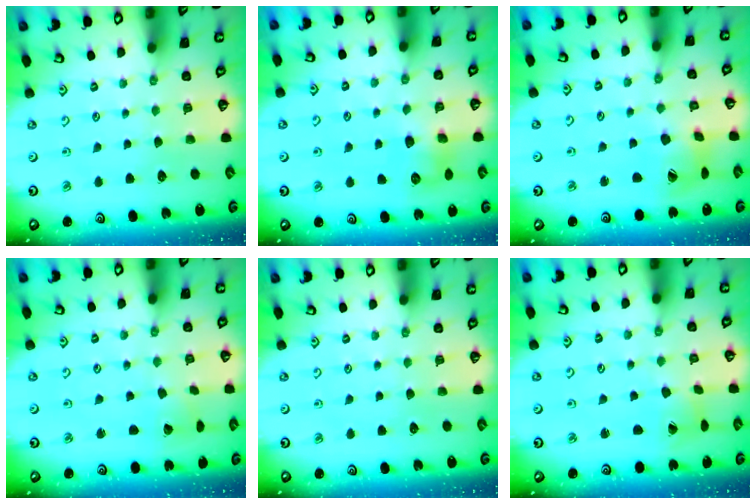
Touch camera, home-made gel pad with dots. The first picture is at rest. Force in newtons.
{"total": 8.0, "press": 8.0, "slide": 0.7}
{"total": 10.1, "press": 10.0, "slide": 1.2}
{"total": 2.3, "press": 2.3, "slide": 0.2}
{"total": 0.0}
{"total": 2.5, "press": 2.5, "slide": 0.4}